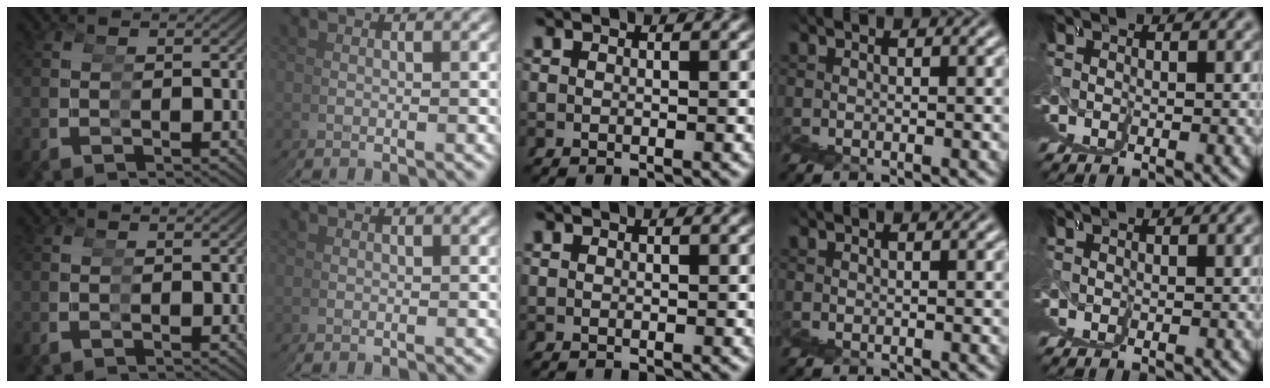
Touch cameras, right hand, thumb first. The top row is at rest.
{}